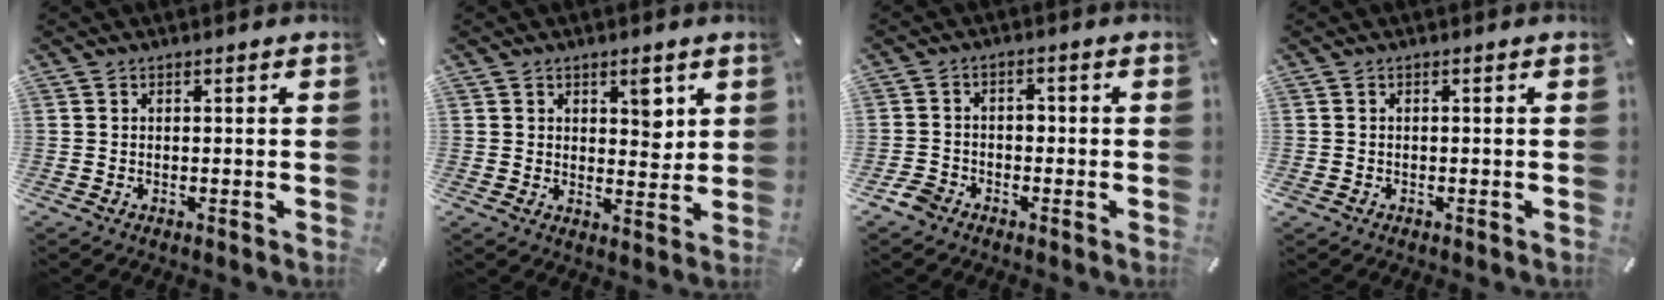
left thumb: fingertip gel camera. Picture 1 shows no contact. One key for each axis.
{"total": 5.0, "fx": 2.7, "fy": 3.2, "fz": 2.8, "tx": -0.024, "ty": -0.014, "tz": 0.040}
{"total": 4.3, "fx": -2.4, "fy": 3.3, "fz": 1.3, "tx": -0.029, "ty": 0.011, "tz": -0.049}
{"total": 0.6, "fx": -0.3, "fy": 0.5, "fz": 0.0, "tx": 0.001, "ty": 0.004, "tz": -0.009}